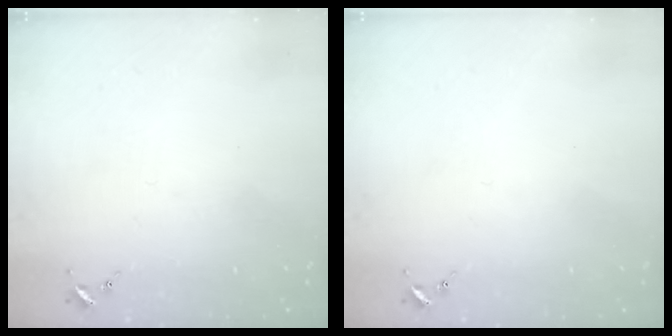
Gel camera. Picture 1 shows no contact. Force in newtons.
{"total": 0.0}